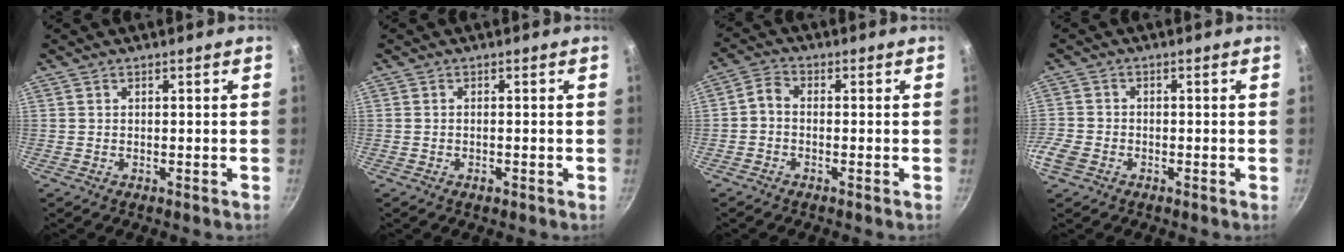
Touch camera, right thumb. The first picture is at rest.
{"total": 0.9, "force": [-0.5, 0.3, 0.6], "torque": [-0.012, 0.003, -0.009]}
{"total": 2.9, "force": [-1.0, 2.0, 1.8], "torque": [-0.045, 0.019, -0.032]}
{"total": 4.9, "force": [-2.5, 3.4, 2.6], "torque": [-0.062, 0.008, -0.056]}